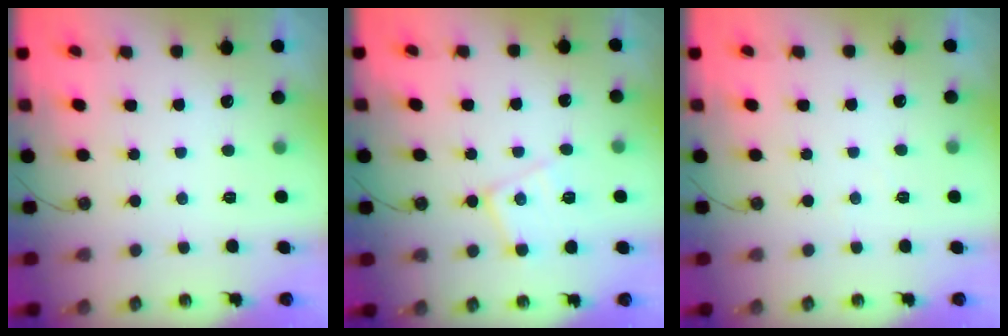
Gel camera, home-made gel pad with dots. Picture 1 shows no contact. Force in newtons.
{"total": 11.8, "press": 11.8, "slide": 0.8}
{"total": 3.2, "press": 3.1, "slide": 0.6}